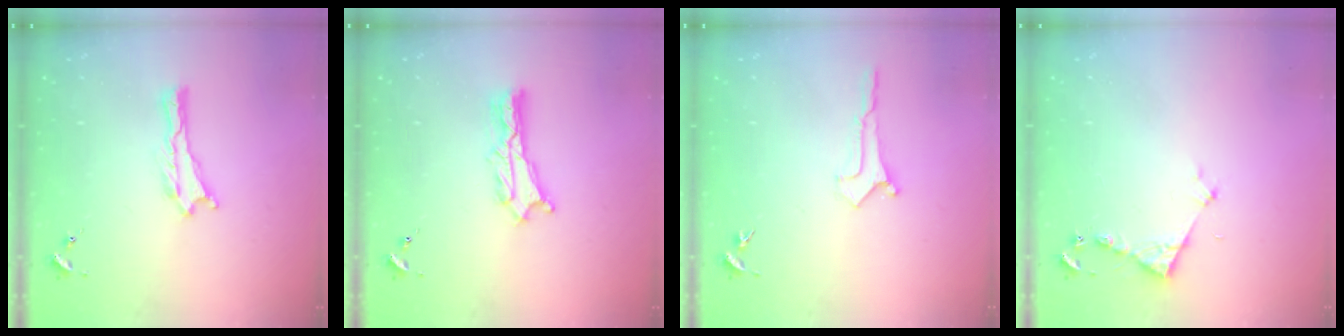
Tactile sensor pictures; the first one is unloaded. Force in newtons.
{"total": 2.7, "press": 2.6, "slide": 0.3}
{"total": 0.0}
{"total": 3.5, "press": 3.5, "slide": 0.3}